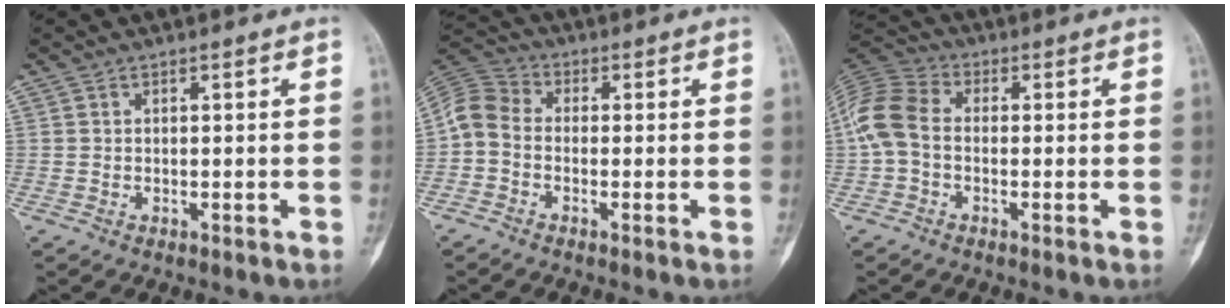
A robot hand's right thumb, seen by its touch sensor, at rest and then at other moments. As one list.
[{"total": 6.7, "force": [-1.1, 4.9, 4.4], "torque": [-0.081, 0.023, -0.041]}, {"total": 9.5, "force": [-0.7, 6.6, 6.8], "torque": [-0.144, 0.025, -0.029]}]